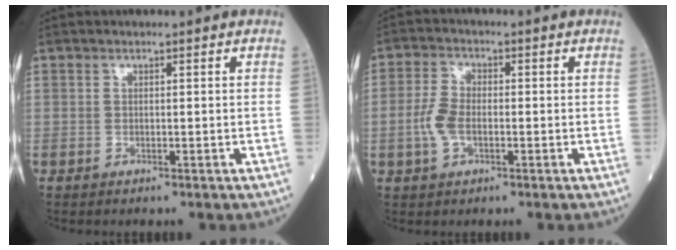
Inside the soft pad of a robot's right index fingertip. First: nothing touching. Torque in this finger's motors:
{"motor_torque": [0.08, -0.07, 0.06, 0.06]}